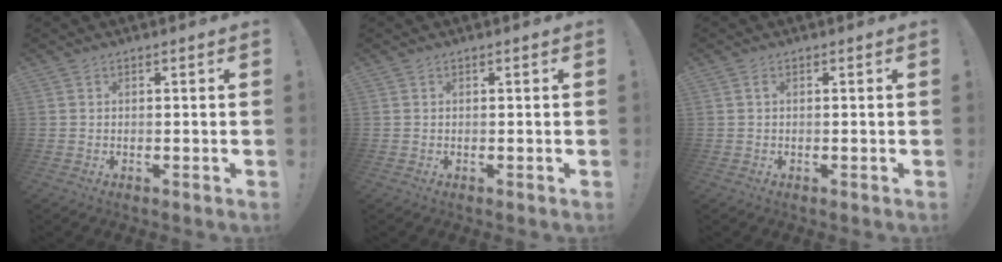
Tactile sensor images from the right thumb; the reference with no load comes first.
{"total": 0.0}
{"total": 0.8, "force": [0.0, 0.1, 0.8], "torque": [-0.016, 0.002, 0.000]}